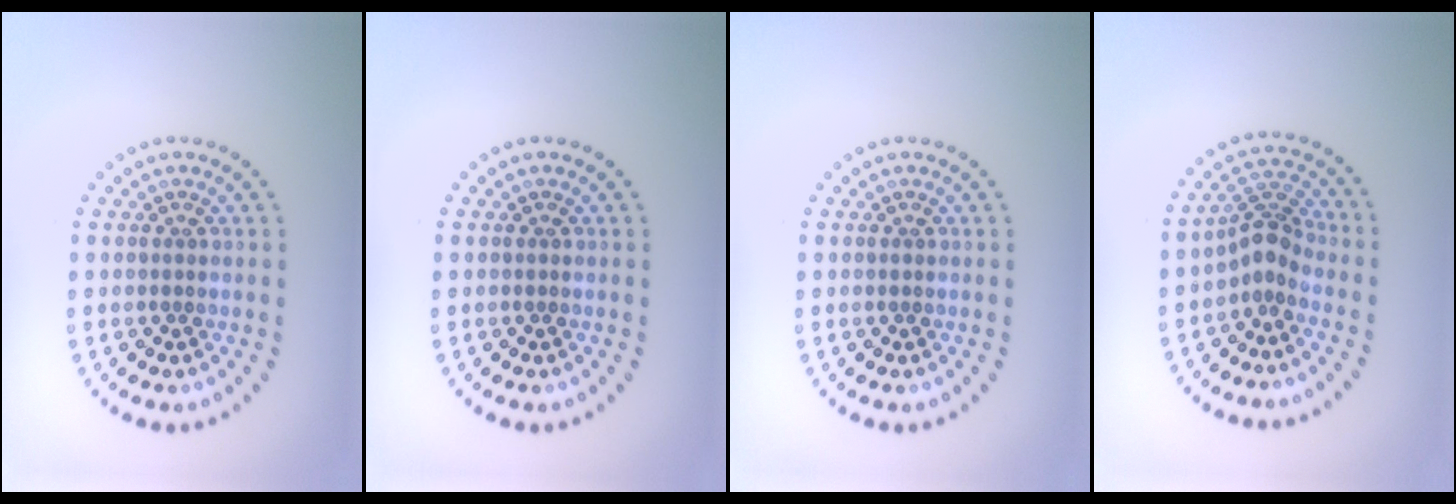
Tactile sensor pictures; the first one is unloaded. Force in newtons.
{"total": 0.0}
{"total": 0.0}
{"total": 2.7, "press": 1.9, "slide": 2.0}